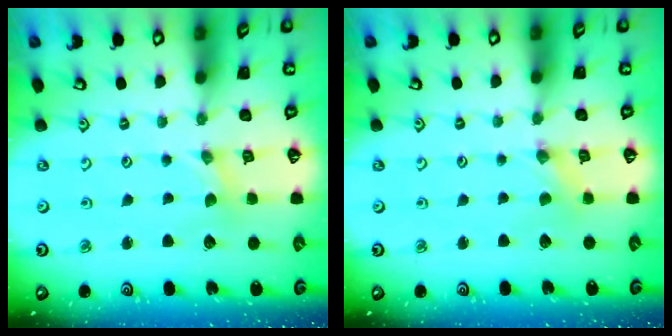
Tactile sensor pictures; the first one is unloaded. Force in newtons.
{"total": 0.0}